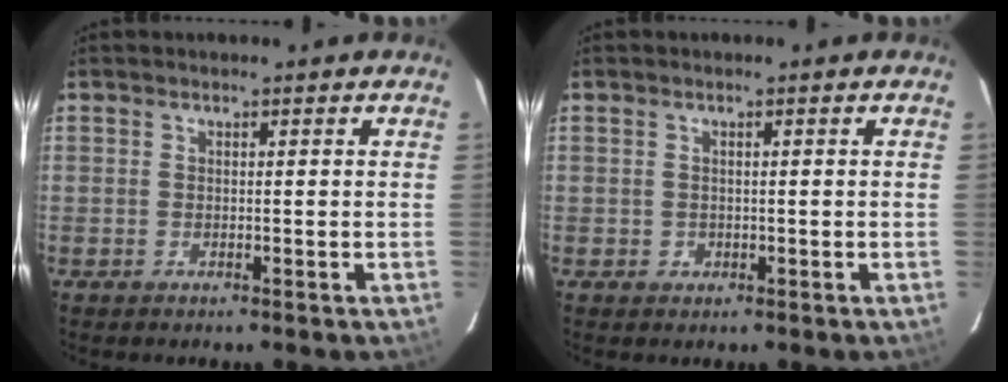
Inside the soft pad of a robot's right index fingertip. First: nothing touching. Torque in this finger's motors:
{"motor_torque": [0.05, -0.03, -0.03, -0.03]}